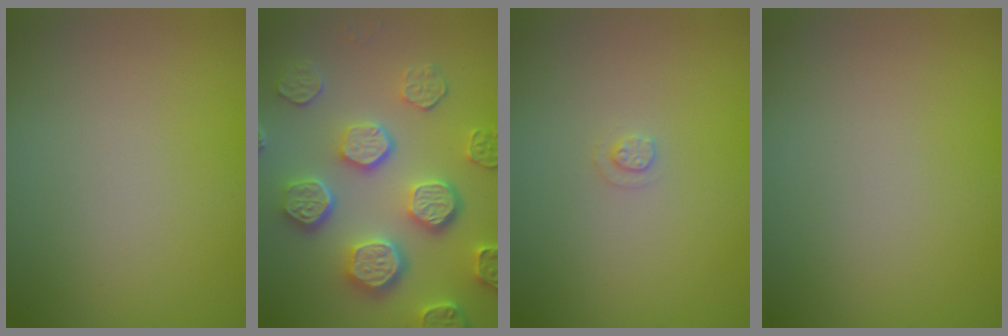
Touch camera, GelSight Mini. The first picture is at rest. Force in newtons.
{"total": 7.3, "press": 5.8, "slide": 4.3}
{"total": 0.9, "press": 0.9, "slide": 0.2}
{"total": 0.0}